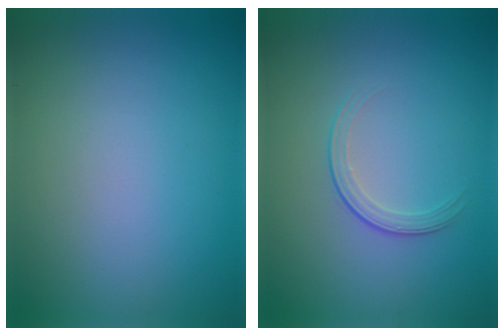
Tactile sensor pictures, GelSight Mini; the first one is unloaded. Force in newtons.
{"total": 1.7, "press": 0.9, "slide": 1.4}